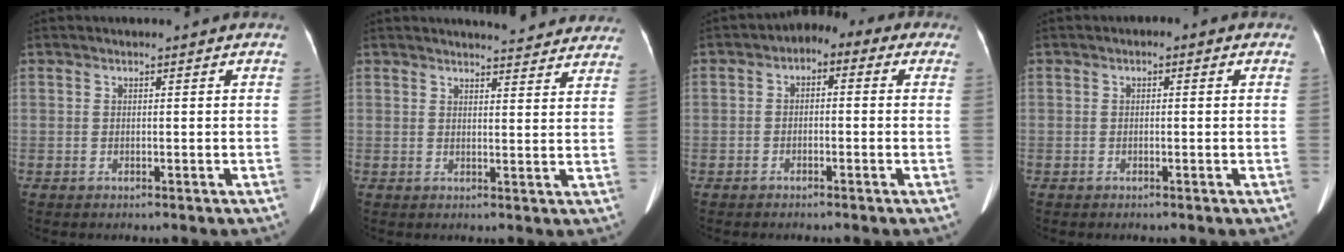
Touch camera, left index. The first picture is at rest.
{"total": 11.5, "force": [11.0, 1.8, 2.9], "torque": [-0.015, -0.011, 0.108]}
{"total": 4.8, "force": [0.0, 3.4, 3.4], "torque": [-0.040, 0.039, -0.010]}
{"total": 1.0, "force": [-0.3, 0.7, 0.7], "torque": [-0.005, 0.009, -0.010]}